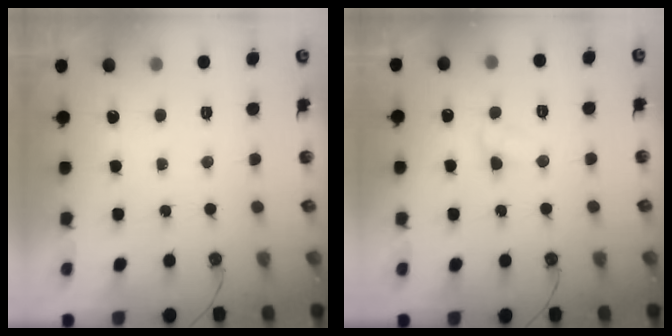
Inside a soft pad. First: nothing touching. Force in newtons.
{"total": 4.4, "press": 4.3, "slide": 0.6}